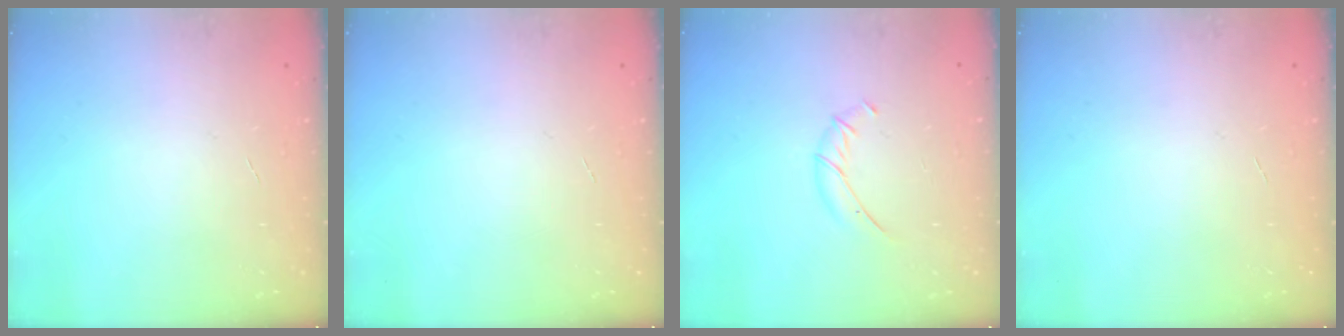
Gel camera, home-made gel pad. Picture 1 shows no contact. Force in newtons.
{"total": 0.0}
{"total": 5.1, "press": 5.0, "slide": 0.8}
{"total": 0.0}